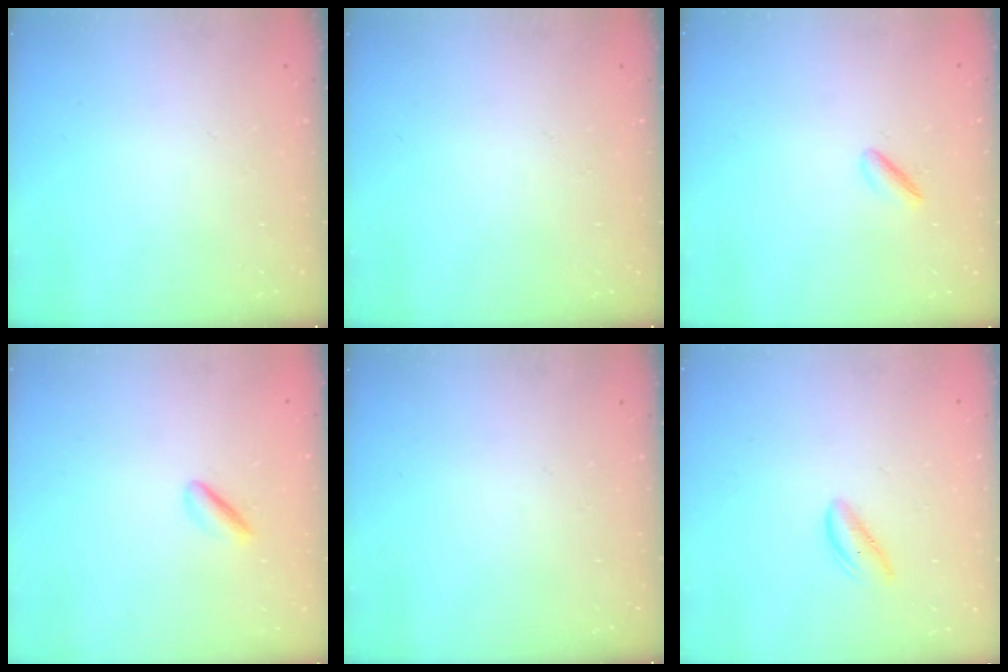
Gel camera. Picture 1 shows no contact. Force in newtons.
{"total": 0.0}
{"total": 2.9, "press": 2.7, "slide": 0.9}
{"total": 2.0, "press": 1.9, "slide": 0.6}
{"total": 0.0}
{"total": 1.8, "press": 1.7, "slide": 0.6}